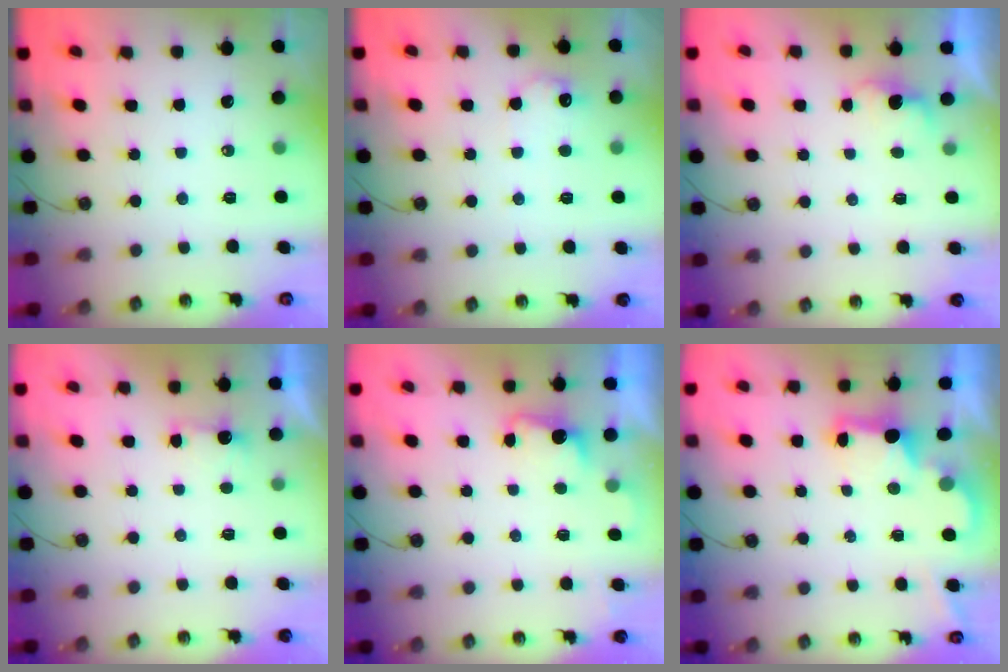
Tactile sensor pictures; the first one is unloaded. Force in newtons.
{"total": 7.9, "press": 7.8, "slide": 0.4}
{"total": 1.8, "press": 1.6, "slide": 0.8}
{"total": 1.6, "press": 1.4, "slide": 0.9}
{"total": 2.6, "press": 2.4, "slide": 1.0}
{"total": 2.4, "press": 2.3, "slide": 0.7}